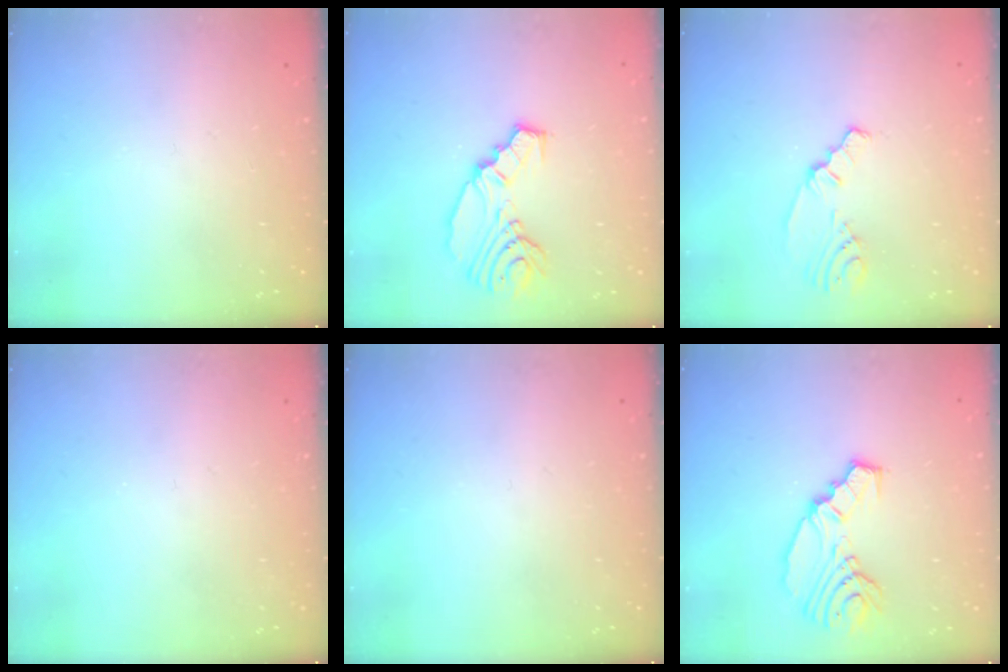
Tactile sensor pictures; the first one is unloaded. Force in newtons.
{"total": 11.8, "press": 11.2, "slide": 3.6}
{"total": 2.1, "press": 1.6, "slide": 1.3}
{"total": 0.0}
{"total": 0.0}
{"total": 11.8, "press": 11.2, "slide": 3.6}